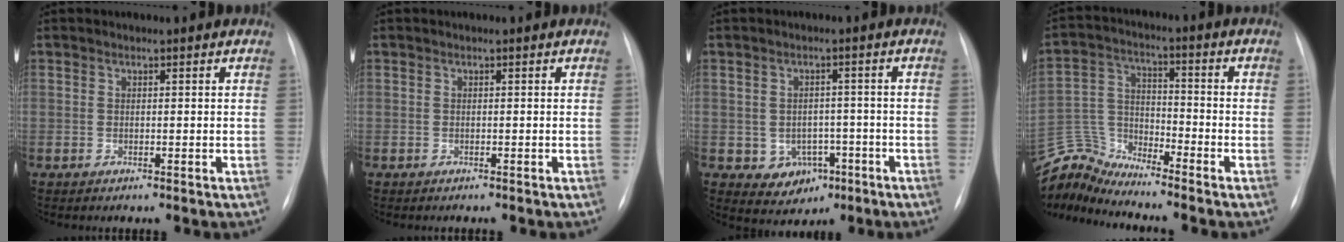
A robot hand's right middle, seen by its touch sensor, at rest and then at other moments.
{"total": 0.7, "force": [-0.6, 0.1, 0.3], "torque": [-0.007, -0.002, -0.008]}
{"total": 5.6, "force": [-2.1, 4.6, 2.3], "torque": [-0.030, 0.011, -0.017]}
{"total": 9.0, "force": [-8.9, -0.1, -0.9], "torque": [0.004, 0.036, -0.180]}